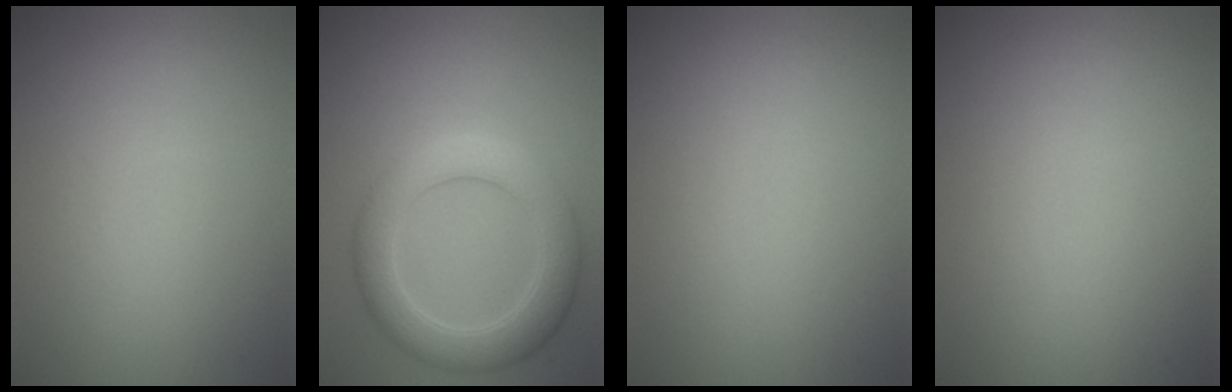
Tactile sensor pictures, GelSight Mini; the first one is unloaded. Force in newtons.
{"total": 5.2, "press": 5.2, "slide": 0.1}
{"total": 0.0}
{"total": 0.0}